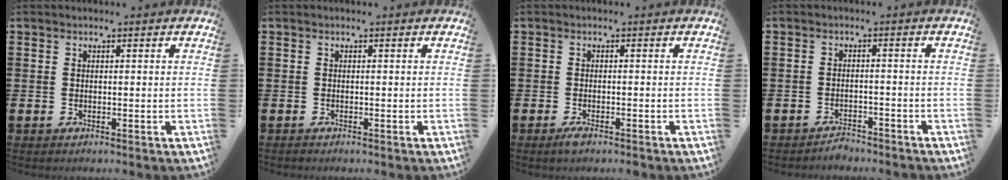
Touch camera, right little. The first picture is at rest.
{"total": 0.0}
{"total": 1.4, "force": [-0.7, 0.4, 1.2], "torque": [-0.022, 0.001, -0.015]}
{"total": 1.8, "force": [-1.7, 0.3, 0.0], "torque": [-0.007, 0.004, -0.038]}